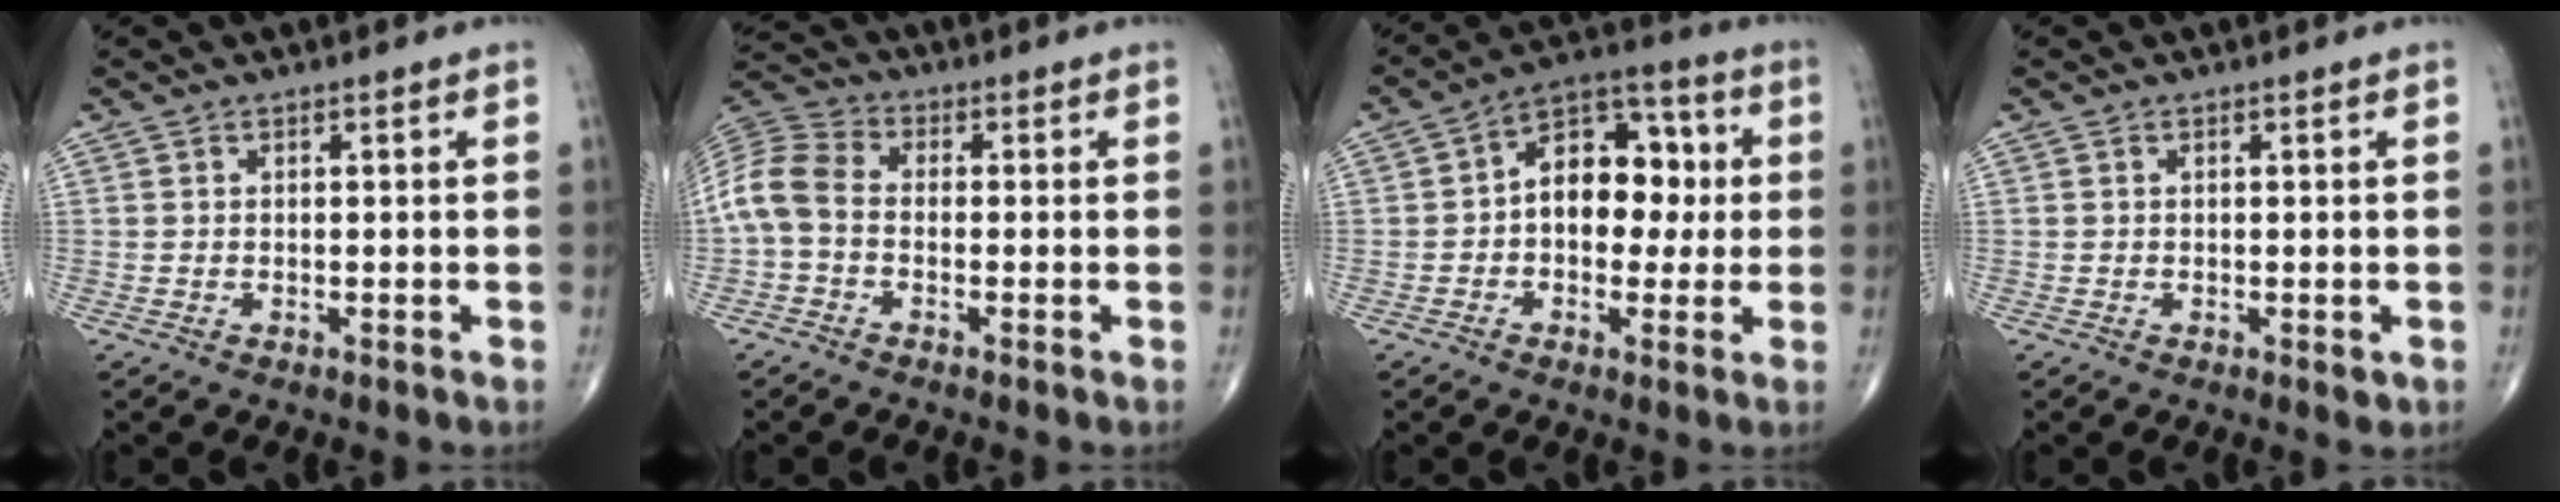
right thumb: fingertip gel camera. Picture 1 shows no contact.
{"total": 8.1, "force": [-1.2, 5.4, 5.9], "torque": [-0.122, 0.023, -0.043]}
{"total": 13.2, "force": [0.7, 8.8, 9.8], "torque": [-0.107, 0.033, -0.001]}
{"total": 1.5, "force": [-0.2, 0.7, 1.4], "torque": [-0.016, -0.004, -0.001]}